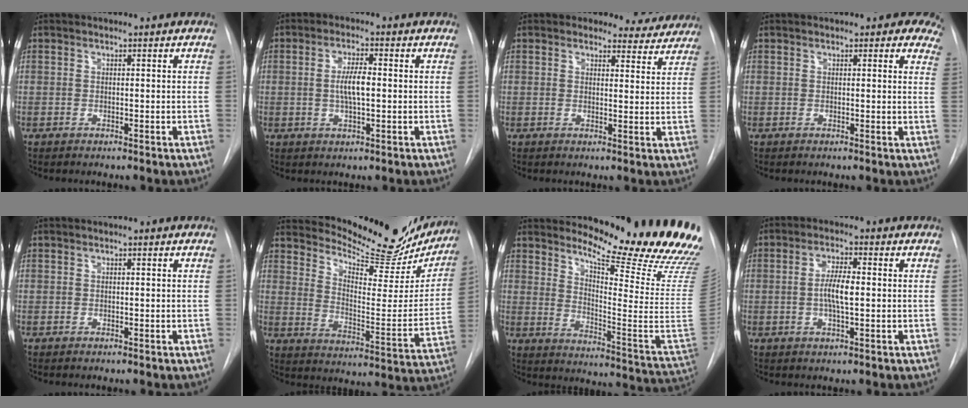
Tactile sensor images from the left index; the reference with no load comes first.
{"total": 4.5, "force": [0.0, 1.0, 4.4], "torque": [-0.088, 0.002, -0.002]}
{"total": 6.6, "force": [5.9, 2.8, -0.3], "torque": [0.028, -0.015, 0.046]}
{"total": 6.4, "force": [5.2, 2.5, 2.8], "torque": [-0.006, -0.014, 0.035]}
{"total": 0.0}
{"total": 22.1, "force": [20.1, 5.2, 7.7], "torque": [-0.111, -0.059, 0.263]}
{"total": 22.7, "force": [20.9, 0.1, 9.0], "torque": [-0.142, -0.152, 0.257]}
{"total": 4.7, "force": [-0.2, 0.9, 4.6], "torque": [-0.093, 0.001, -0.006]}